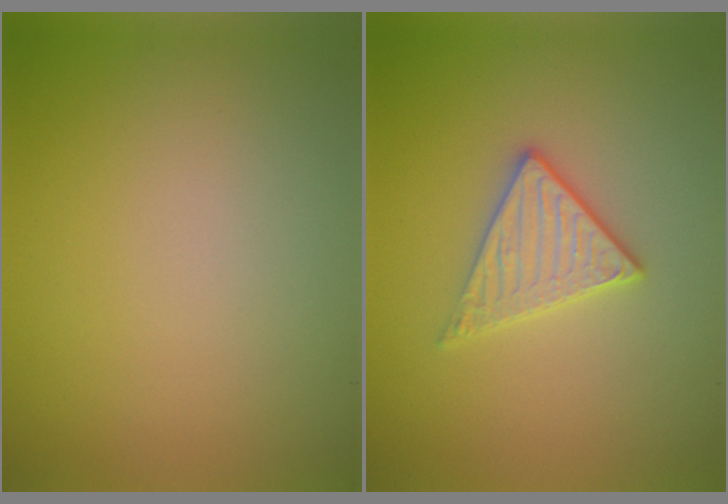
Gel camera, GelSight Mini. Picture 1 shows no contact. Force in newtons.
{"total": 2.7, "press": 2.4, "slide": 1.2}